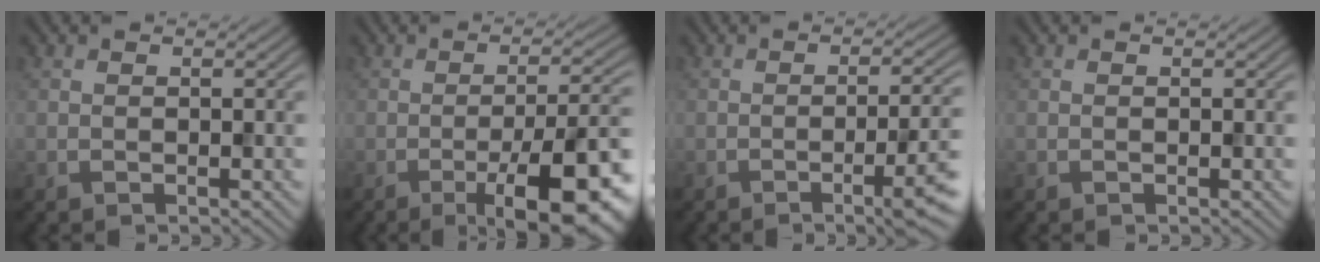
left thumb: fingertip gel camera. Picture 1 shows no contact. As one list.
[{"total": 11.7, "force": [-5.0, 3.0, 10.1], "torque": [-0.141, 0.005, -0.074]}, {"total": 7.5, "force": [-2.6, 1.6, 6.8], "torque": [-0.098, -0.006, -0.039]}, {"total": 0.0}]